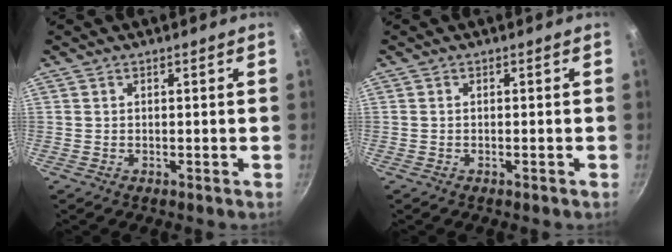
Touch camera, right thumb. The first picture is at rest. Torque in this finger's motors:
{"motor_torque": [0.25, 0.00, 0.45, -0.02, -0.06]}